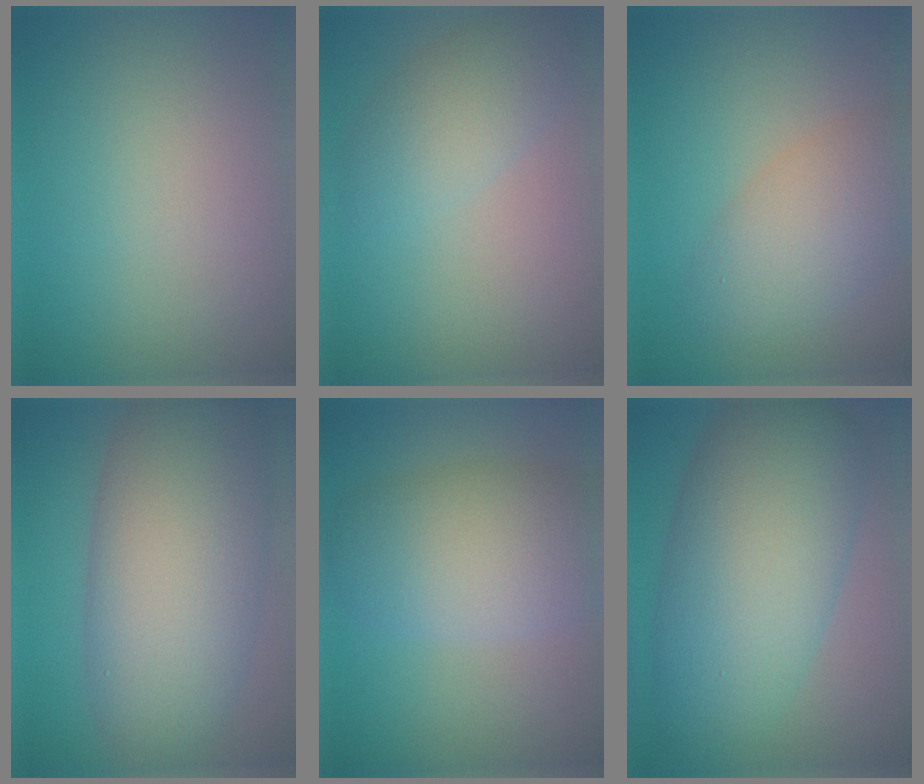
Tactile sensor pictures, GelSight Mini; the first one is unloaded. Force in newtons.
{"total": 3.4, "press": 3.4, "slide": 0.2}
{"total": 4.9, "press": 4.9, "slide": 0.3}
{"total": 11.2, "press": 11.2, "slide": 0.3}
{"total": 7.0, "press": 7.0, "slide": 0.2}
{"total": 11.0, "press": 11.0, "slide": 0.4}